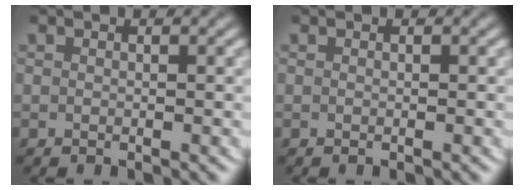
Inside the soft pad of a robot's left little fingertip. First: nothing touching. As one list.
[{"total": 0.0}]